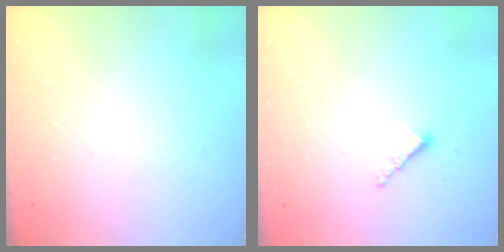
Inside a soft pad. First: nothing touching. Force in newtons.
{"total": 1.8, "press": 1.7, "slide": 0.5}